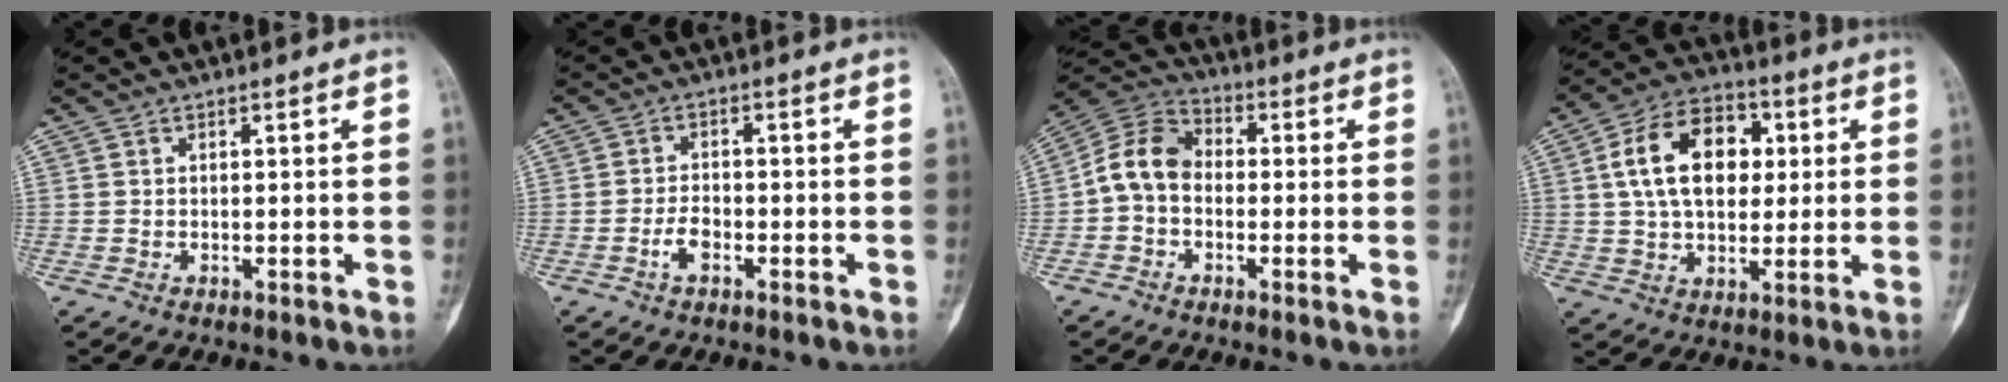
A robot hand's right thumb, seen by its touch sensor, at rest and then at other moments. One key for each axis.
{"total": 2.7, "fx": -1.5, "fy": 1.5, "fz": 1.8, "tx": -0.034, "ty": 0.013, "tz": -0.032}
{"total": 9.1, "fx": -1.1, "fy": 6.9, "fz": 5.8, "tx": -0.097, "ty": 0.030, "tz": -0.038}
{"total": 15.4, "fx": 3.1, "fy": 10.0, "fz": 11.2, "tx": -0.163, "ty": 0.011, "tz": 0.046}